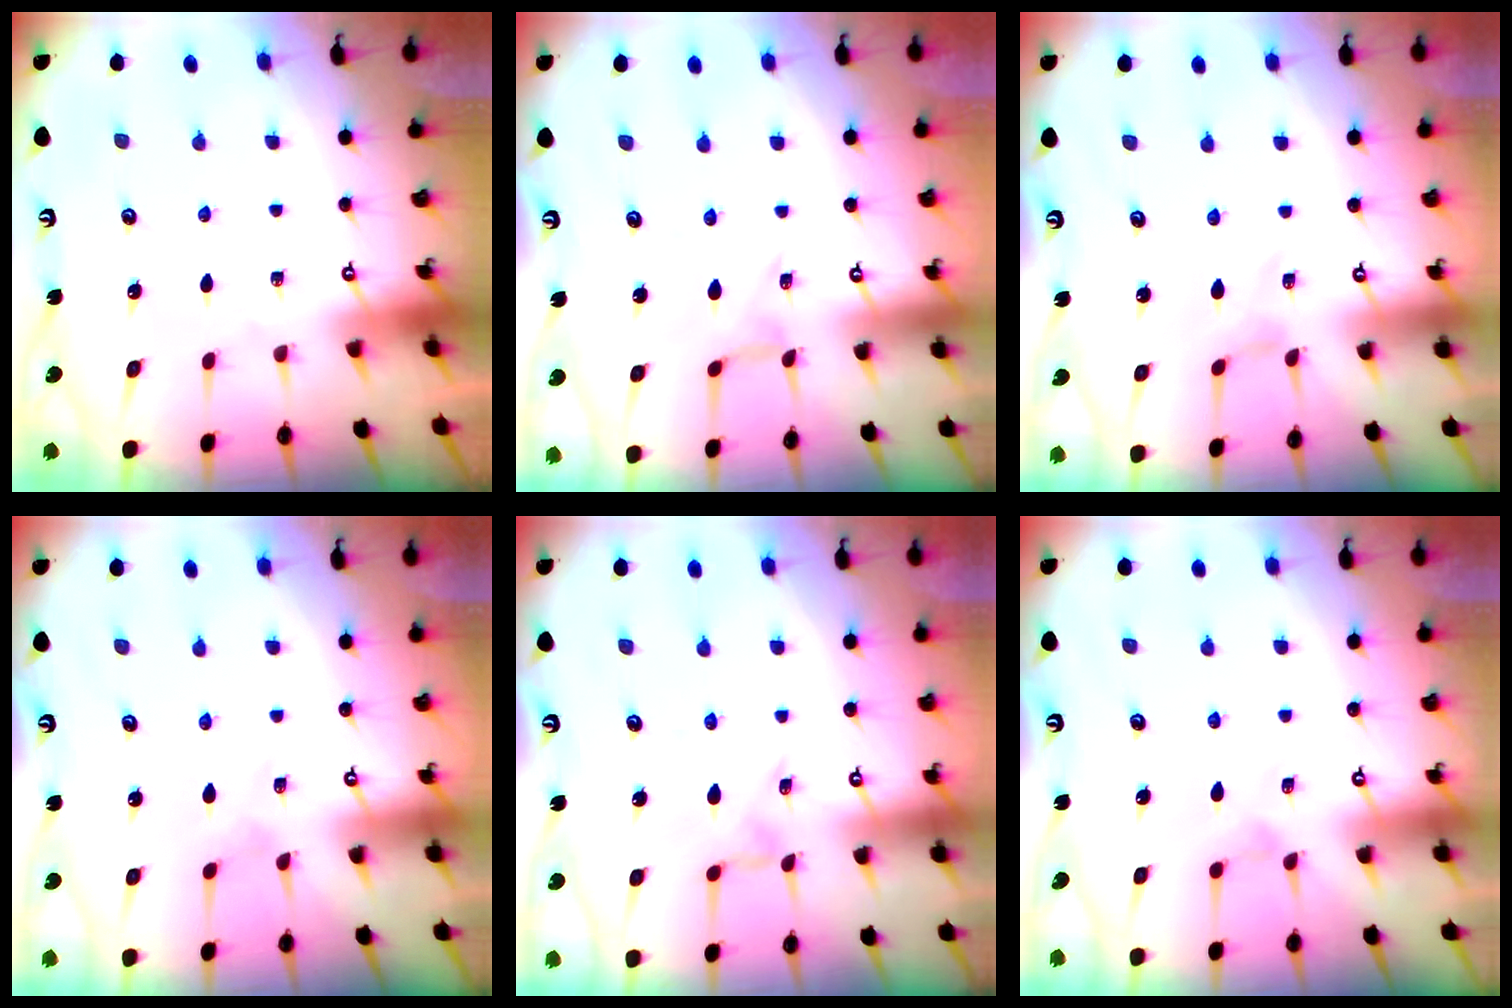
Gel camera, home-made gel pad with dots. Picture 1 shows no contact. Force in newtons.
{"total": 0.9, "press": 0.9, "slide": 0.3}
{"total": 0.0}
{"total": 0.0}
{"total": 1.9, "press": 1.9, "slide": 0.1}
{"total": 0.6, "press": 0.5, "slide": 0.2}